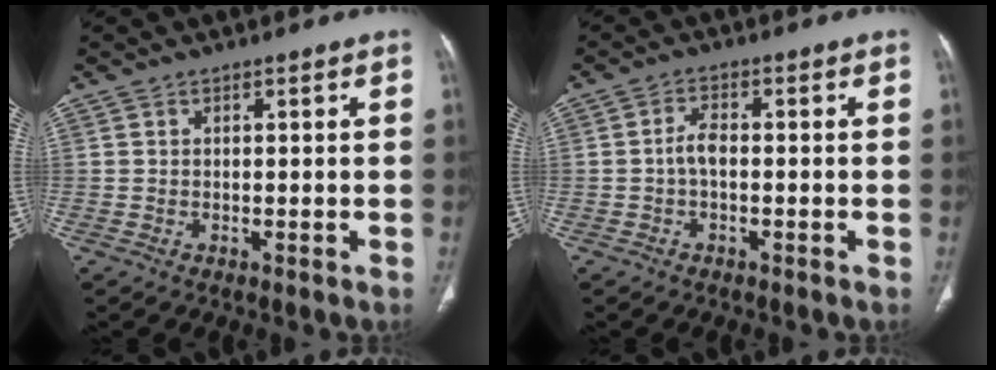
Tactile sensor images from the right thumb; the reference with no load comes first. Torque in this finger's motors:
{"motor_torque": [0.86, 0.75, 0.67, -0.18, 0.00]}